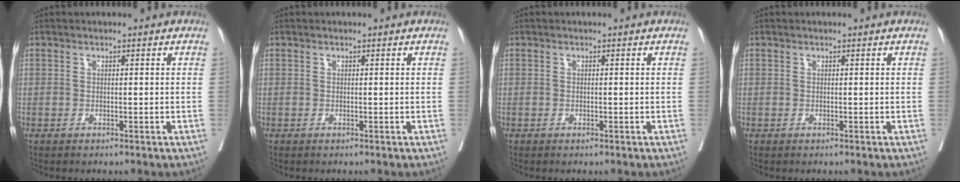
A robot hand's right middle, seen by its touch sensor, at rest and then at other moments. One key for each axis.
{"total": 0.0}
{"total": 0.0}
{"total": 0.0}